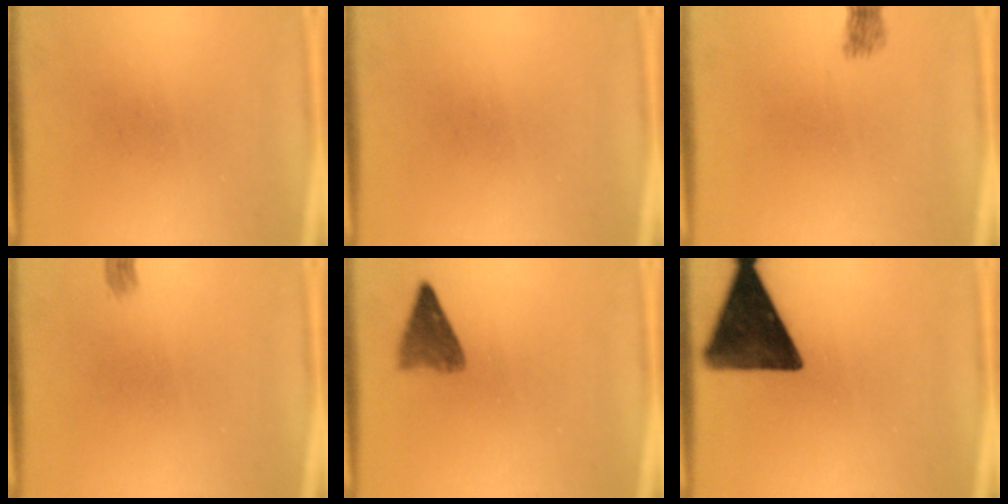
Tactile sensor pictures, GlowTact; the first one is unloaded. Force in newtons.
{"total": 0.0}
{"total": 1.8}
{"total": 1.0}
{"total": 3.8}
{"total": 14.5}